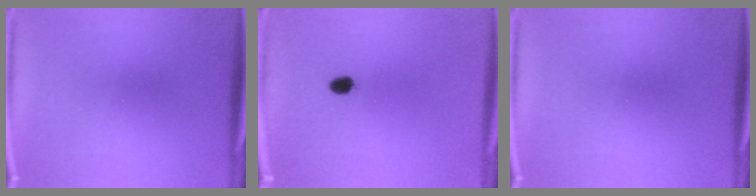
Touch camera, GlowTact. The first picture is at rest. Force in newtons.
{"total": 2.1}
{"total": 0.0}